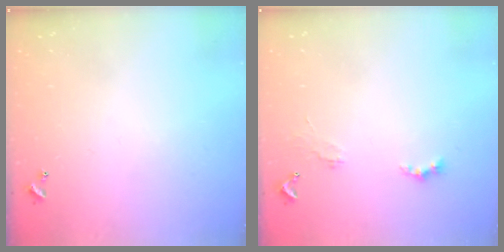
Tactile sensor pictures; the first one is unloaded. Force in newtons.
{"total": 1.9, "press": 1.8, "slide": 0.5}